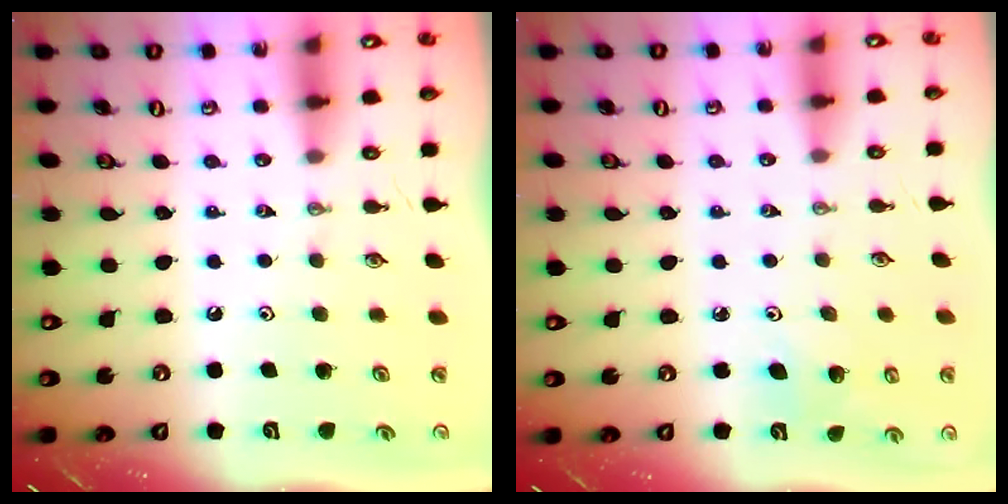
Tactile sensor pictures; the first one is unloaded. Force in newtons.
{"total": 6.3, "press": 6.2, "slide": 1.0}